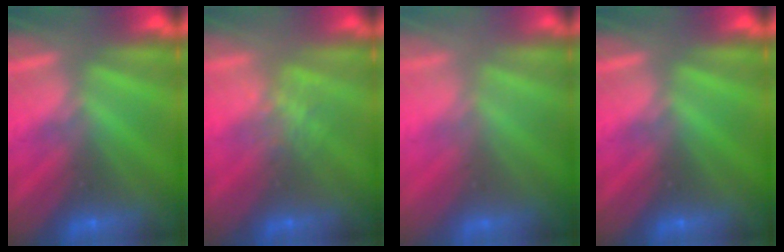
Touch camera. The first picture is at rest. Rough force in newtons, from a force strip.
{"total": 2.2}
{"total": 2.9}
{"total": 0.0}